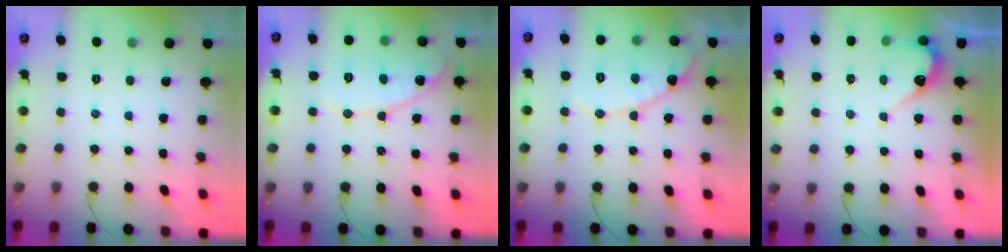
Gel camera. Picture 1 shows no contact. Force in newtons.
{"total": 11.0, "press": 11.0, "slide": 1.0}
{"total": 13.0, "press": 12.9, "slide": 1.1}
{"total": 3.9, "press": 3.9, "slide": 0.2}